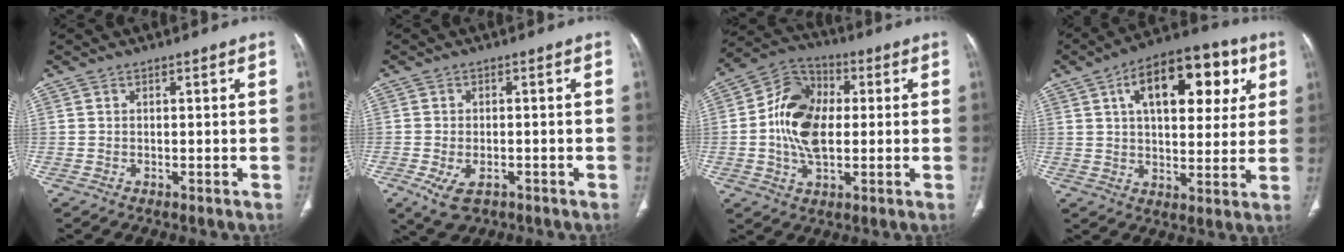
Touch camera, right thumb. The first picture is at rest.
{"total": 5.6, "force": [-2.5, 3.3, 3.7], "torque": [-0.073, 0.004, -0.033]}
{"total": 13.6, "force": [0.3, 8.9, 10.3], "torque": [-0.177, 0.017, -0.002]}
{"total": 19.2, "force": [7.0, 9.9, 14.8], "torque": [-0.172, 0.003, 0.099]}